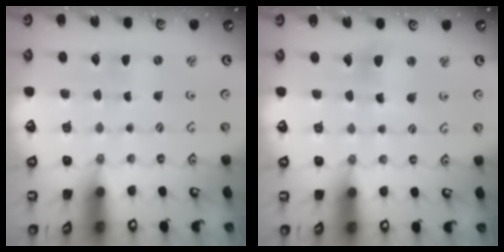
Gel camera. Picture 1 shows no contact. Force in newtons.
{"total": 7.2, "press": 7.1, "slide": 1.2}